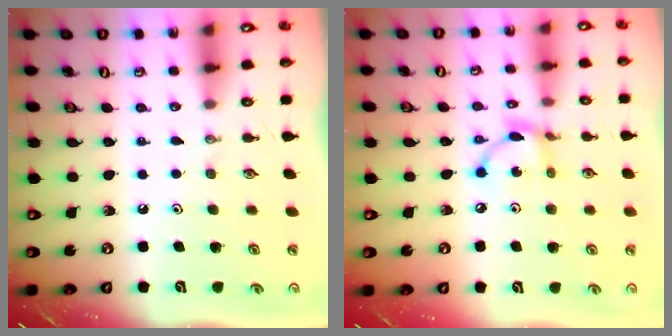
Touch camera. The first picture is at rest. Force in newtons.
{"total": 7.3, "press": 7.3, "slide": 0.2}